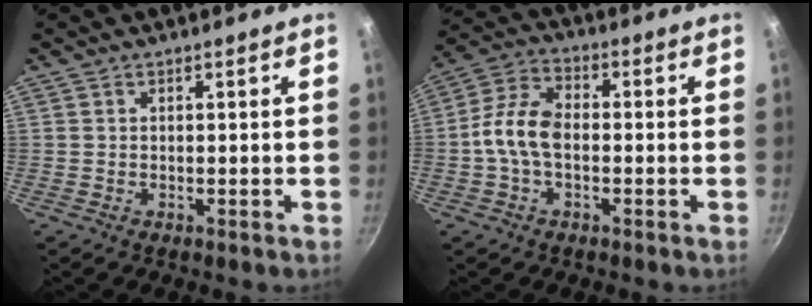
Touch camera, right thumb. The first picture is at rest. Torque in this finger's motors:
{"motor_torque": [2.40, 2.61, 1.47, -1.30, 0.40]}